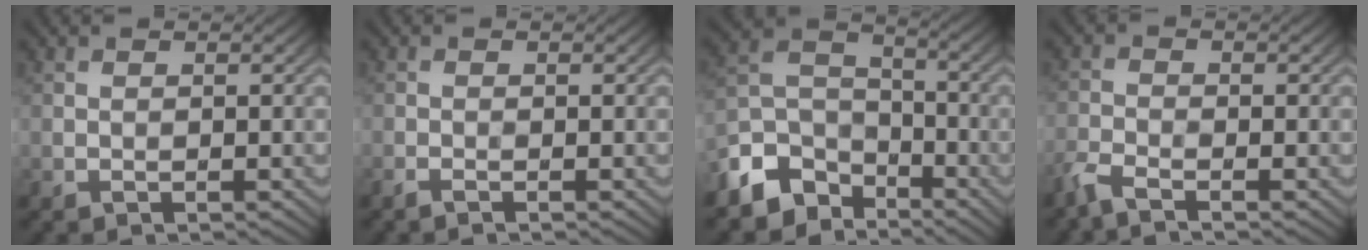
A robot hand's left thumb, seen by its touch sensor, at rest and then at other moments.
{"total": 1.0, "force": [-0.9, 0.1, 0.5], "torque": [-0.010, -0.004, -0.018]}
{"total": 9.3, "force": [-6.3, 5.8, 3.6], "torque": [-0.089, -0.008, -0.127]}
{"total": 3.3, "force": [-2.8, 0.7, 1.6], "torque": [-0.045, -0.013, -0.059]}